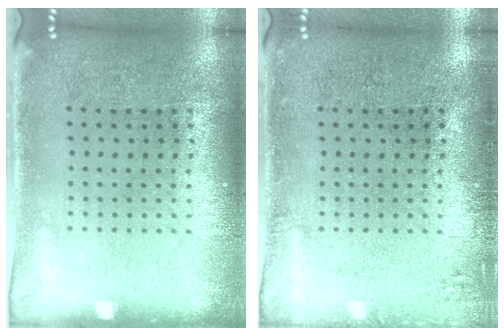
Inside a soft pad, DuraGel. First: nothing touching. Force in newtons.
{"total": 1.0, "press": 1.0, "slide": 0.3}